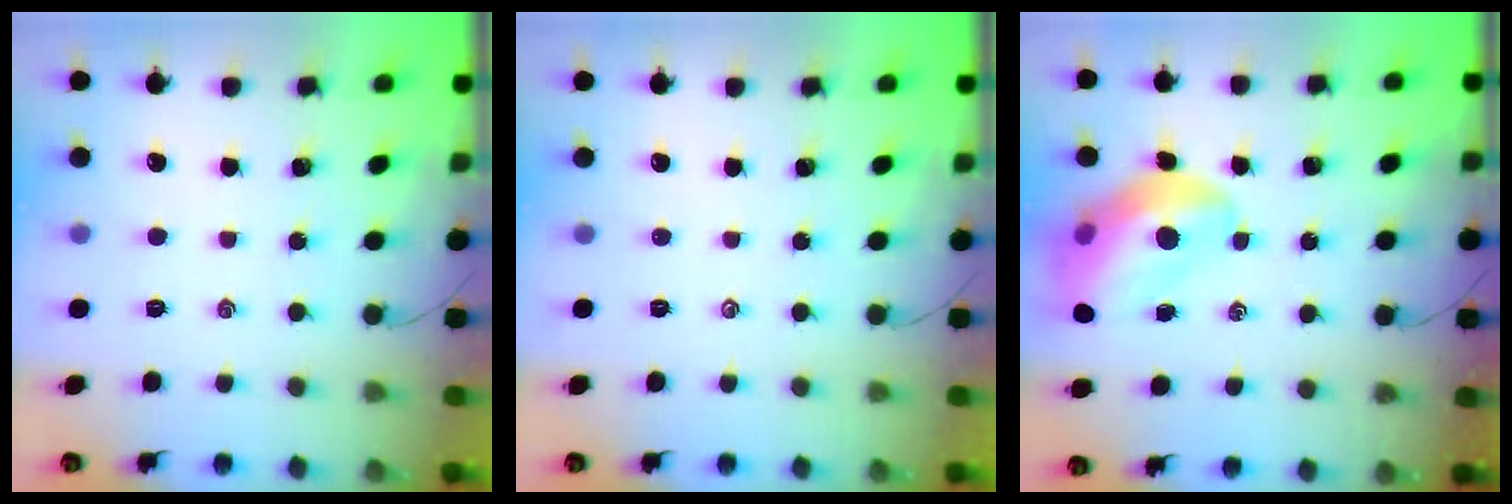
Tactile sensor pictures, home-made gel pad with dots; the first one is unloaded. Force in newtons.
{"total": 0.0}
{"total": 13.8, "press": 13.4, "slide": 3.4}